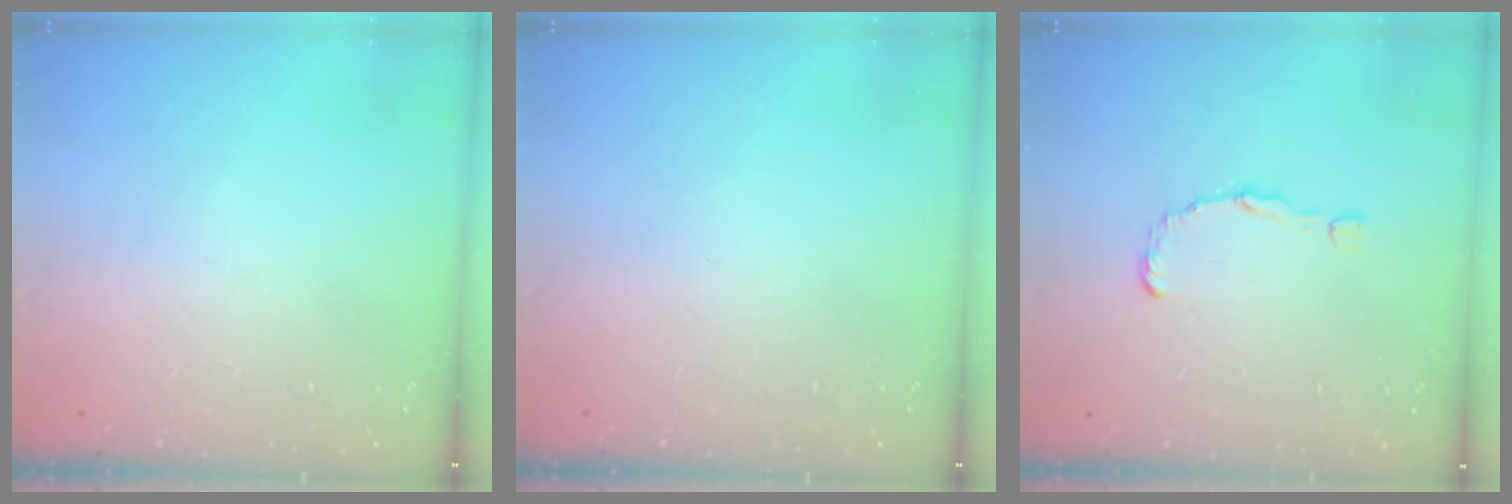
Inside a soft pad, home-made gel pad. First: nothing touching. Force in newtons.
{"total": 0.0}
{"total": 1.5, "press": 1.5, "slide": 0.0}